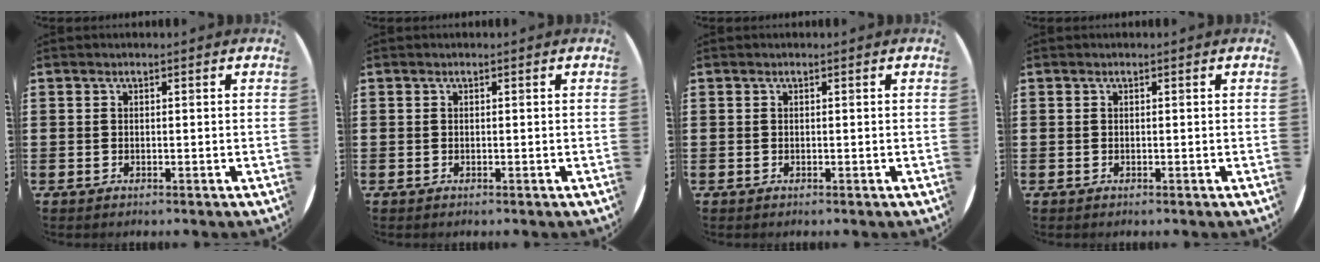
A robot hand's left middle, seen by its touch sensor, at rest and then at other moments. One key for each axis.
{"total": 0.0}
{"total": 0.0}
{"total": 0.0}